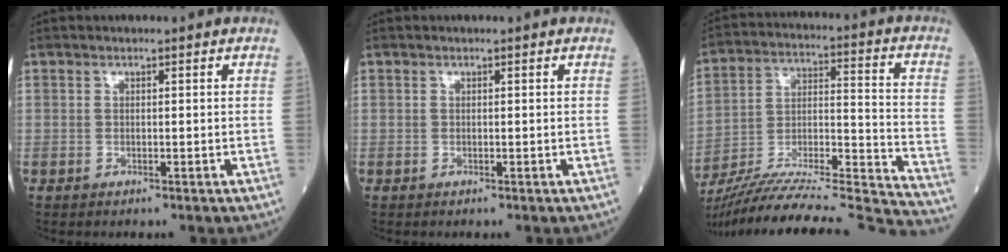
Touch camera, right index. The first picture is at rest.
{"total": 0.0}
{"total": 30.3, "force": [-28.3, -0.9, 10.6], "torque": [-0.145, -0.027, -0.425]}